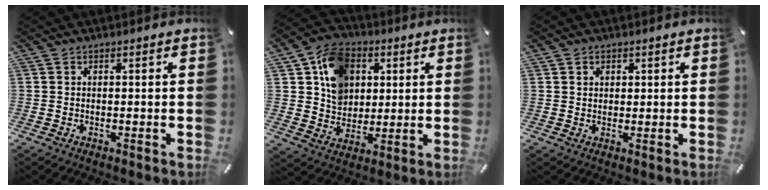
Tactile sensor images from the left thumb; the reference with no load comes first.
{"total": 11.8, "force": [3.4, 10.0, 5.2], "torque": [-0.085, 0.007, 0.070]}
{"total": 1.6, "force": [0.7, 1.5, 0.2], "torque": [0.003, 0.001, 0.010]}